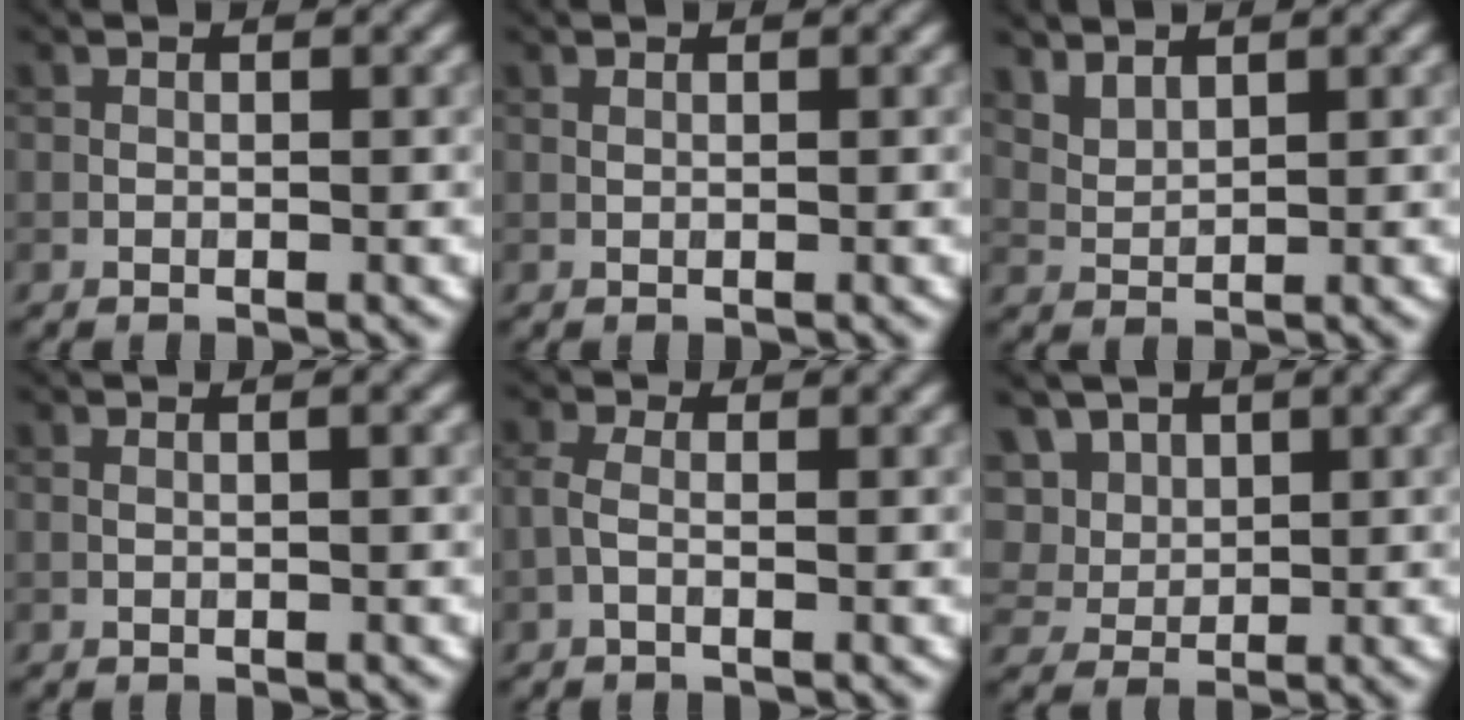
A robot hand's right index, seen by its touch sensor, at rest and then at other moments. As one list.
[{"total": 0.0}, {"total": 2.3, "force": [1.8, 1.0, 0.9], "torque": [-0.029, -0.002, 0.045]}, {"total": 1.0, "force": [0.4, 0.3, 0.9], "torque": [-0.013, -0.002, -0.002]}, {"total": 1.6, "force": [-0.4, 0.7, 1.4], "torque": [-0.037, 0.000, -0.014]}, {"total": 4.9, "force": [2.3, 3.7, 2.4], "torque": [-0.056, 0.013, 0.036]}]